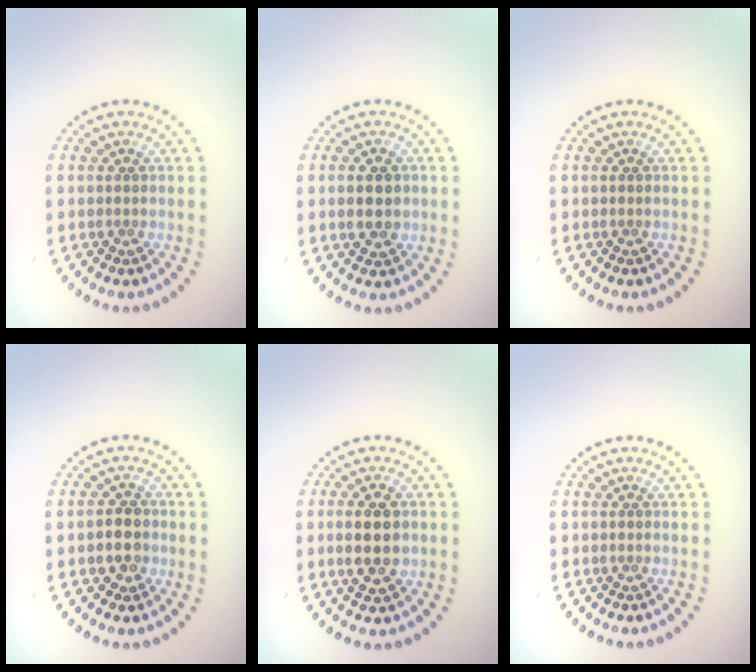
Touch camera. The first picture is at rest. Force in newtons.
{"total": 3.5, "press": 3.5, "slide": 0.2}
{"total": 0.0}
{"total": 2.4, "press": 2.3, "slide": 0.6}
{"total": 4.4, "press": 4.3, "slide": 0.2}
{"total": 0.0}